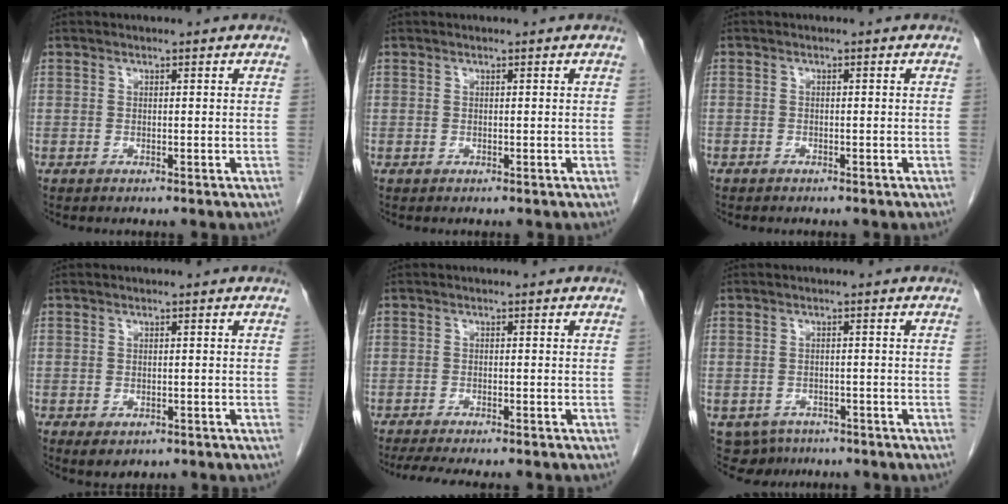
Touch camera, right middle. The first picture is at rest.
{"total": 0.0}
{"total": 1.1, "force": [-0.8, 0.7, 0.1], "torque": [-0.010, 0.002, -0.014]}
{"total": 2.2, "force": [-1.0, 1.5, 1.2], "torque": [-0.016, -0.002, -0.002]}
{"total": 8.5, "force": [-7.3, 1.3, 4.2], "torque": [-0.060, -0.009, -0.106]}
{"total": 4.9, "force": [-3.4, 3.5, 0.5], "torque": [-0.002, 0.004, -0.046]}